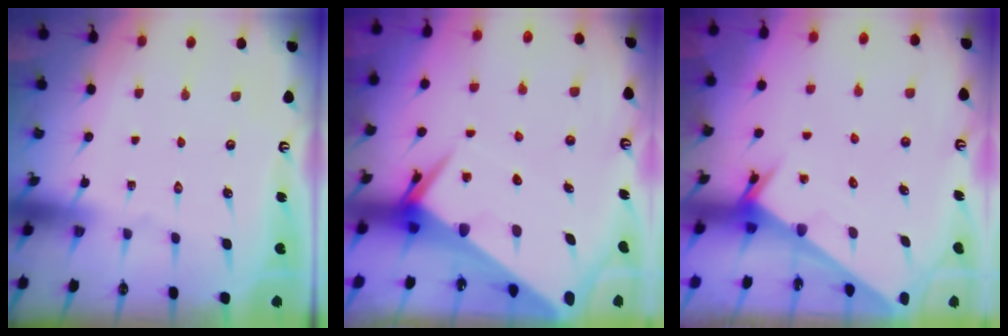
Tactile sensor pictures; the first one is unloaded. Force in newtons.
{"total": 9.3, "press": 9.3, "slide": 0.6}
{"total": 2.5, "press": 2.5, "slide": 0.1}